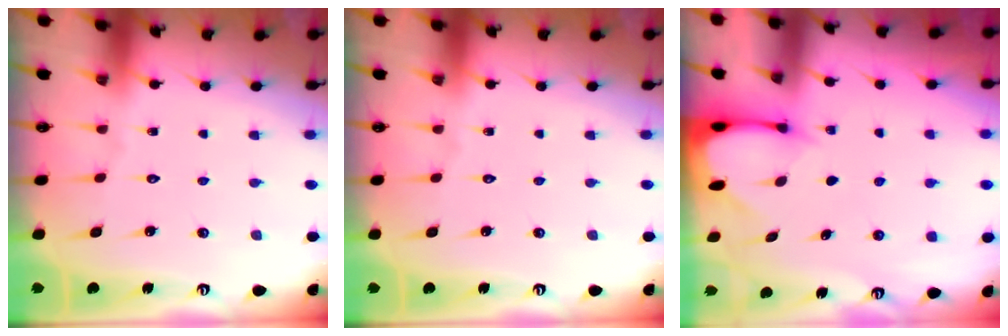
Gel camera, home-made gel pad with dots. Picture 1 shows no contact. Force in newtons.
{"total": 0.0}
{"total": 2.4, "press": 2.4, "slide": 0.3}